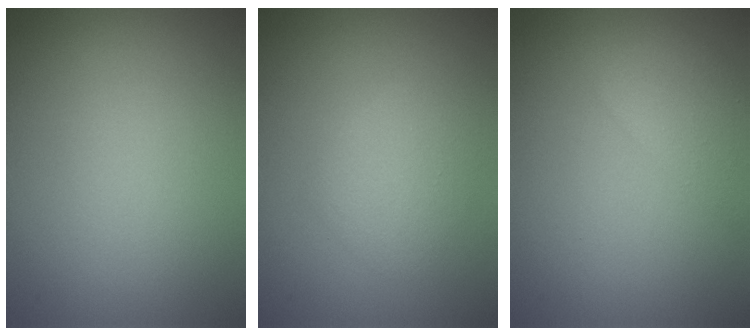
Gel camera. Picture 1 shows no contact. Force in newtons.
{"total": 2.1, "press": 2.1, "slide": 0.0}
{"total": 2.6, "press": 2.6, "slide": 0.1}